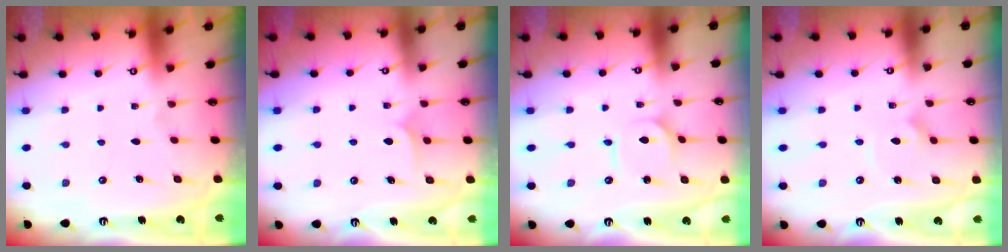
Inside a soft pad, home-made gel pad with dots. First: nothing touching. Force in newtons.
{"total": 5.8, "press": 5.8, "slide": 0.3}
{"total": 2.4, "press": 2.3, "slide": 0.2}
{"total": 2.4, "press": 2.4, "slide": 0.2}